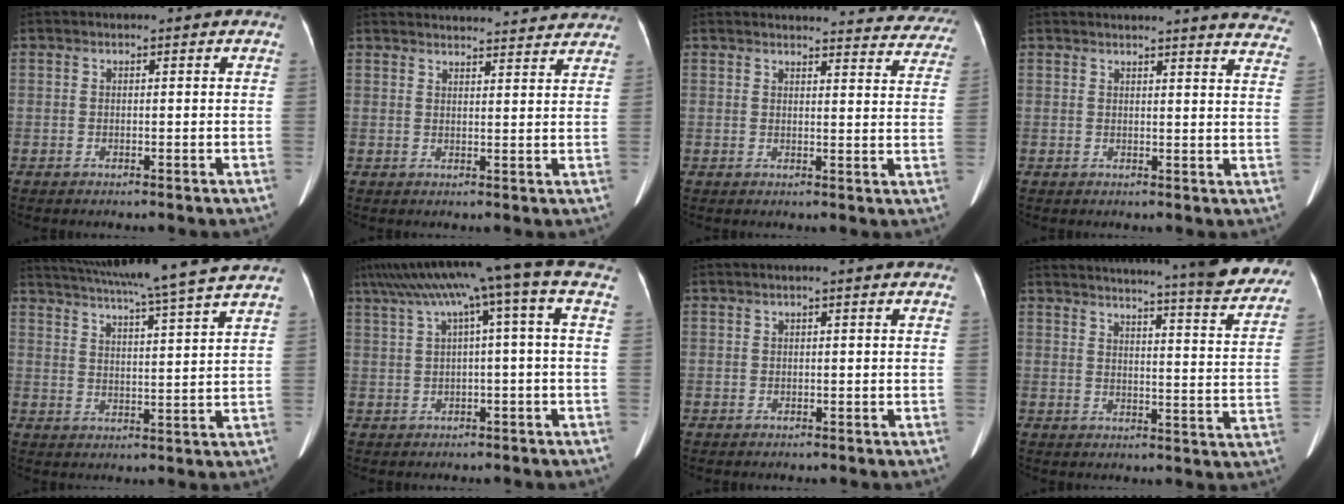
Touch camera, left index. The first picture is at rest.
{"total": 18.7, "force": [18.0, 2.6, 4.4], "torque": [-0.057, 0.016, 0.221]}
{"total": 21.7, "force": [20.9, 4.2, 3.8], "torque": [-0.031, -0.053, 0.220]}
{"total": 15.5, "force": [14.7, 1.0, 4.8], "torque": [-0.041, -0.055, 0.142]}
{"total": 17.5, "force": [15.4, -1.7, 8.0], "torque": [-0.142, -0.009, 0.216]}
{"total": 10.5, "force": [4.9, -1.1, 9.2], "torque": [-0.149, 0.054, 0.080]}
{"total": 0.0}
{"total": 27.3, "force": [24.6, 1.7, 11.7], "torque": [-0.161, -0.075, 0.287]}